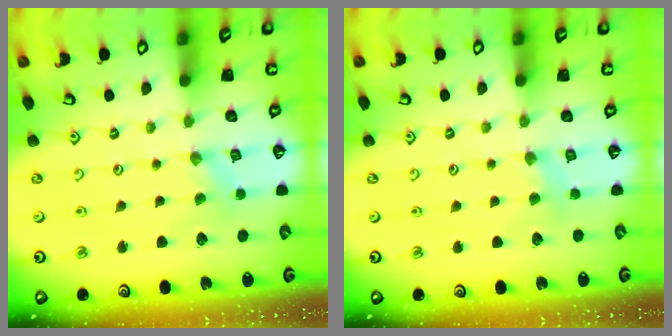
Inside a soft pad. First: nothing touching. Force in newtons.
{"total": 3.7, "press": 3.7, "slide": 0.6}